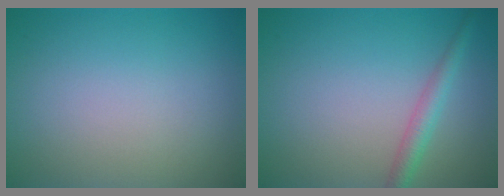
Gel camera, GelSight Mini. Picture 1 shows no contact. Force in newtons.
{"total": 2.2, "press": 2.2, "slide": 0.1}